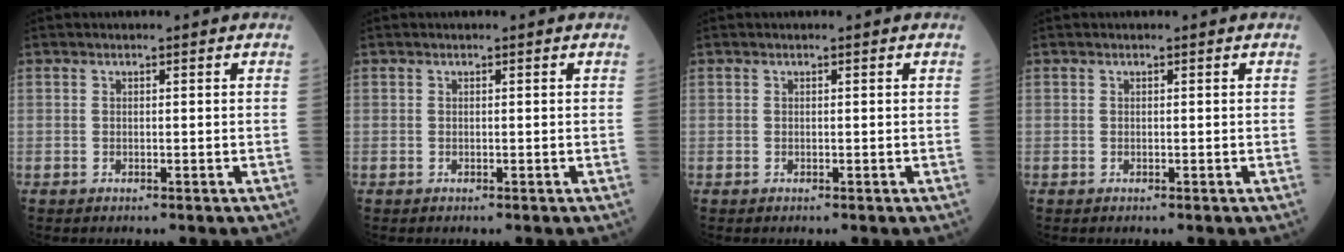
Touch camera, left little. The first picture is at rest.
{"total": 0.0}
{"total": 0.0}
{"total": 0.0}